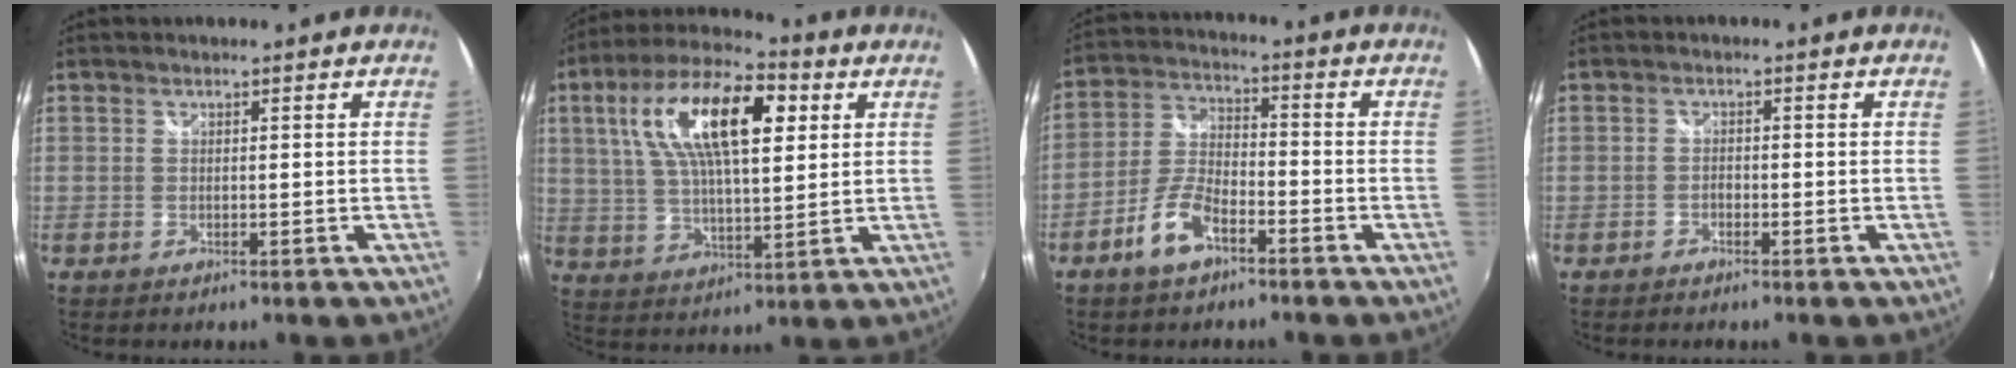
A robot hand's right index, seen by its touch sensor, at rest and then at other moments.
{"total": 18.1, "force": [6.3, 6.9, 15.5], "torque": [-0.283, 0.028, 0.106]}
{"total": 8.3, "force": [-5.0, 3.5, 5.7], "torque": [-0.127, 0.007, -0.093]}
{"total": 1.3, "force": [-1.1, 0.5, 0.5], "torque": [-0.012, 0.000, -0.021]}